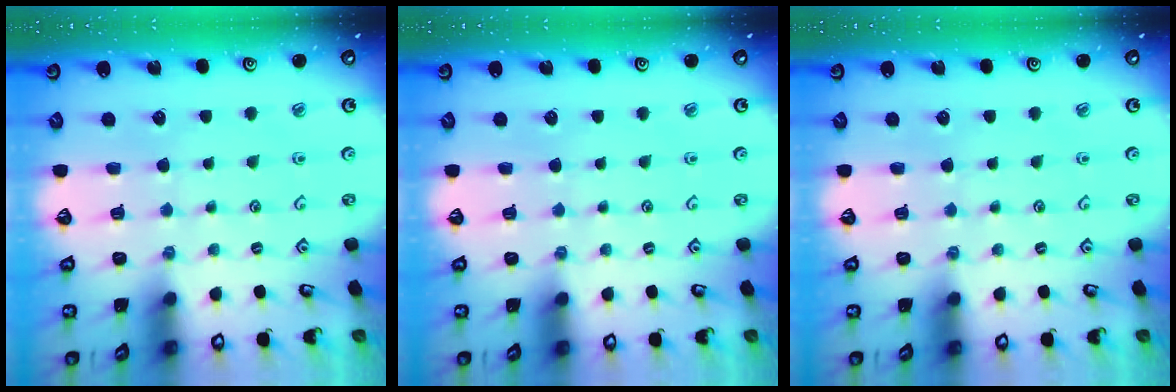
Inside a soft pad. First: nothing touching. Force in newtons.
{"total": 0.0}
{"total": 0.0}